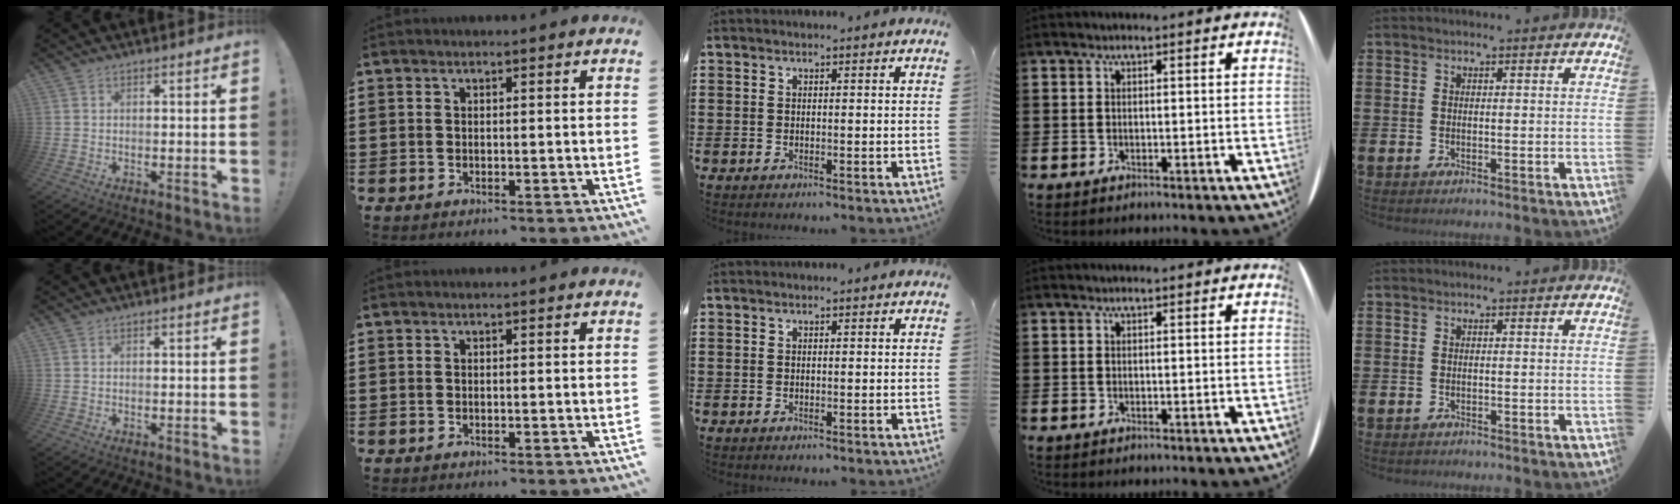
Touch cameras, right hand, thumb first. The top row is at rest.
{}